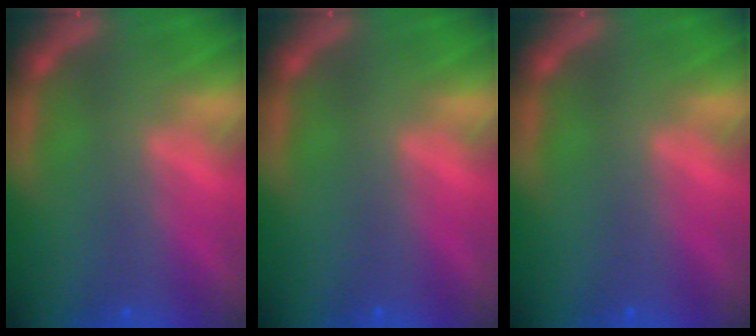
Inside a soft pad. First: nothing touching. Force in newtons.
{"total": 0.0}
{"total": 0.0}